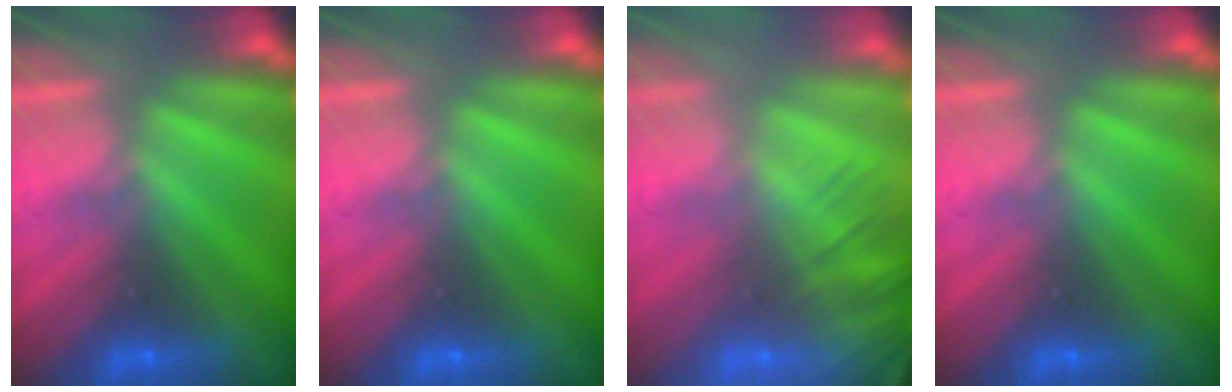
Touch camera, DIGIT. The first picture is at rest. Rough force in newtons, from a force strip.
{"total": 0.0}
{"total": 7.6}
{"total": 0.0}